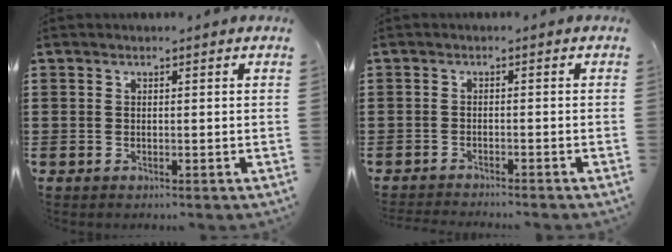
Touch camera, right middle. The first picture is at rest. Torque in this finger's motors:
{"motor_torque": [0.73, -0.73, 0.19, 0.04]}